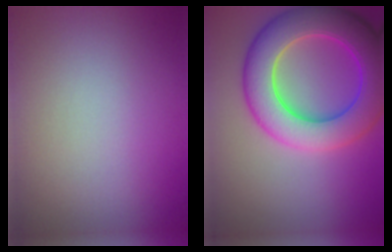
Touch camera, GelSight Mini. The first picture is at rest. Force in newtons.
{"total": 9.5, "press": 9.5, "slide": 0.2}